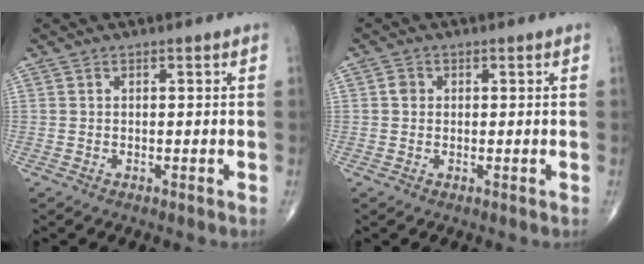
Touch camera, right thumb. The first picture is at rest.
{"total": 1.5, "force": [0.2, 1.4, 0.6], "torque": [-0.007, 0.002, 0.001]}